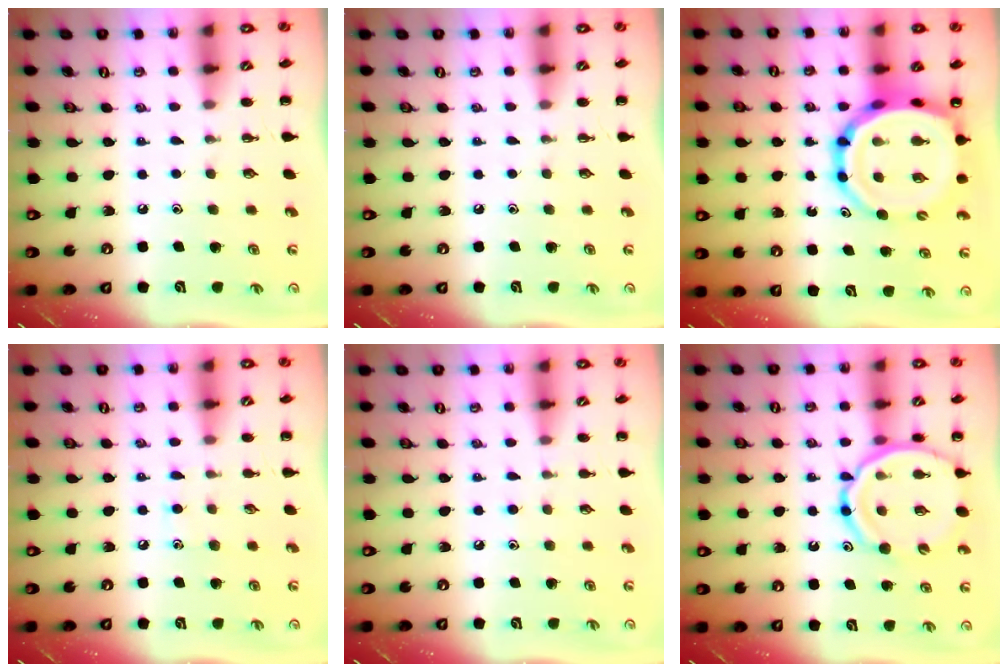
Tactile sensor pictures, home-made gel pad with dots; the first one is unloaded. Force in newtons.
{"total": 0.0}
{"total": 17.0, "press": 16.4, "slide": 4.5}
{"total": 5.7, "press": 5.4, "slide": 1.8}
{"total": 5.9, "press": 5.4, "slide": 2.3}
{"total": 16.0, "press": 15.7, "slide": 3.2}